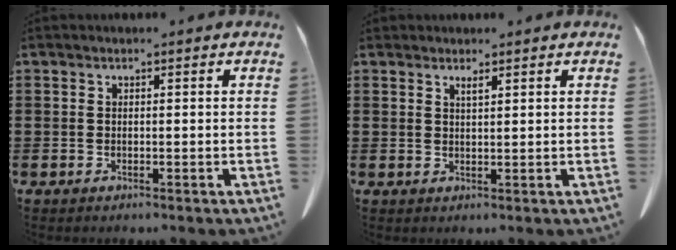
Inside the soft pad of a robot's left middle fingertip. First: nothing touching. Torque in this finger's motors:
{"motor_torque": [-0.05, 0.06, 0.00, 0.00]}